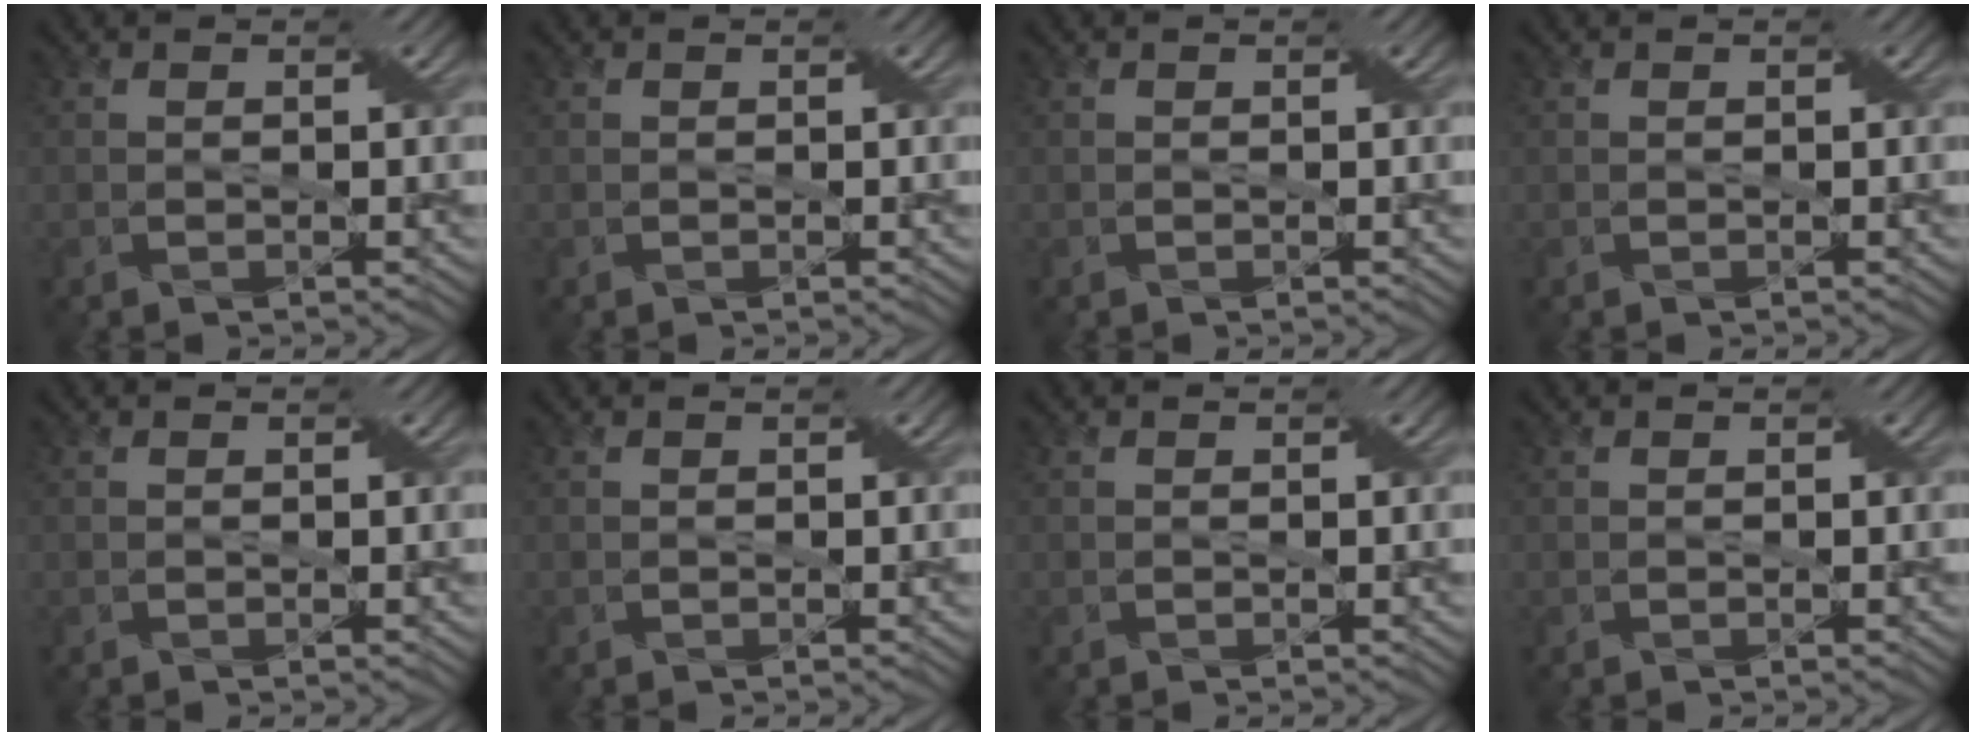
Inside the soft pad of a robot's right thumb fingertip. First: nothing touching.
{"total": 0.0}
{"total": 0.0}
{"total": 0.0}
{"total": 0.0}
{"total": 0.0}
{"total": 0.0}
{"total": 0.0}